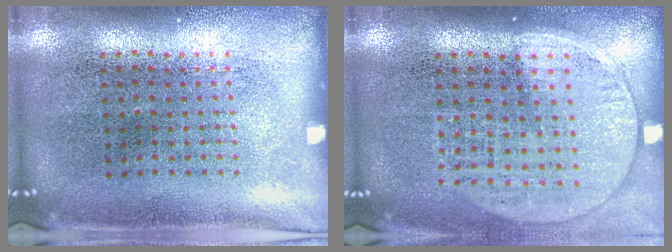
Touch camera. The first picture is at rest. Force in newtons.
{"total": 1.5, "press": 1.4, "slide": 0.7}